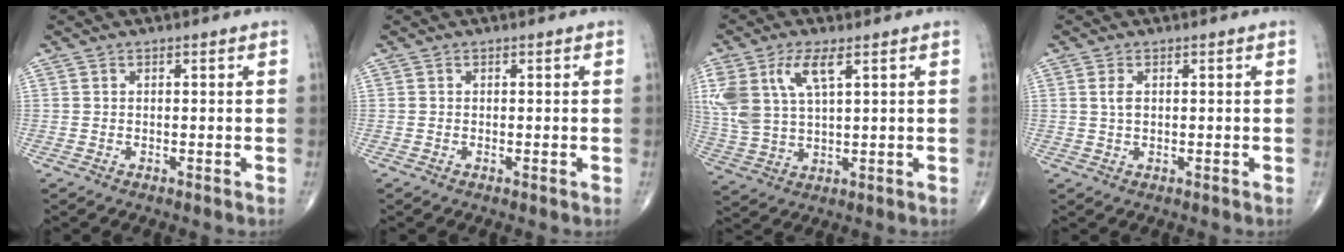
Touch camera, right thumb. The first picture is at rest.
{"total": 0.0}
{"total": 11.7, "force": [4.9, 5.2, 9.3], "torque": [-0.211, -0.005, 0.104]}
{"total": 2.1, "force": [0.6, 1.2, 1.7], "torque": [-0.037, -0.001, 0.012]}